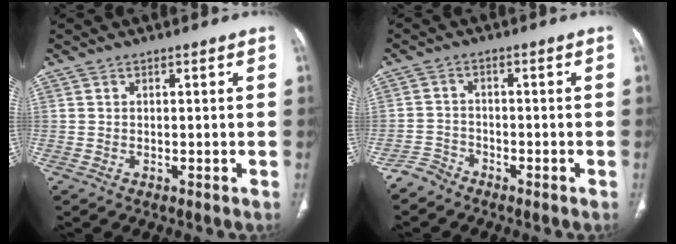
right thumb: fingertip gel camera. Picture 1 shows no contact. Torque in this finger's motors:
{"motor_torque": [0.10, -0.03, -0.16, -0.01, -0.01]}